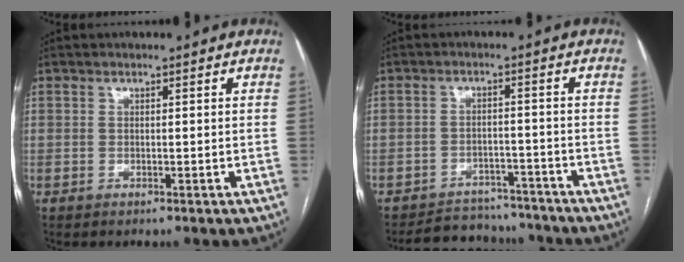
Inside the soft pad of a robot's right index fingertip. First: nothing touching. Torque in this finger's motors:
{"motor_torque": [0.00, -0.15, 0.25, 0.04]}